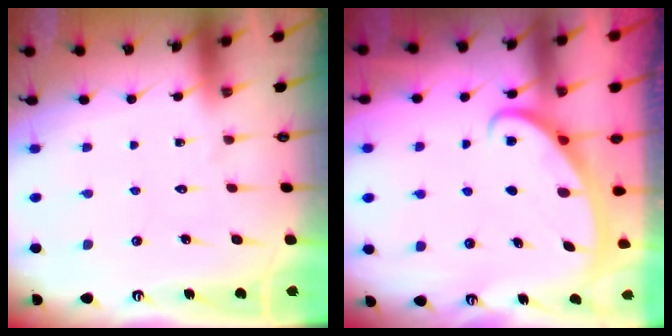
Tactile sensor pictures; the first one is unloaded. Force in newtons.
{"total": 2.7, "press": 2.7, "slide": 0.4}